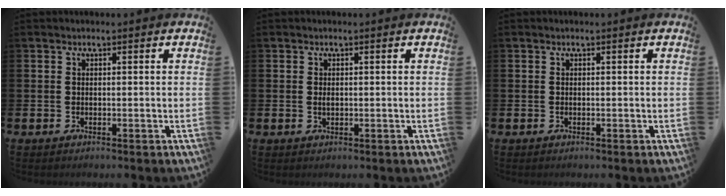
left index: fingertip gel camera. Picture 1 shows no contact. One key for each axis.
{"total": 0.8, "fx": 0.1, "fy": 0.4, "fz": 0.6, "tx": -0.008, "ty": 0.001, "tz": -0.001}
{"total": 0.0}